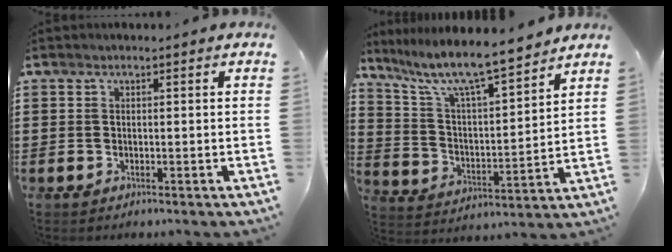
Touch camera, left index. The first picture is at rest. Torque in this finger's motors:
{"motor_torque": [1.45, -0.69, 0.36, 0.21]}